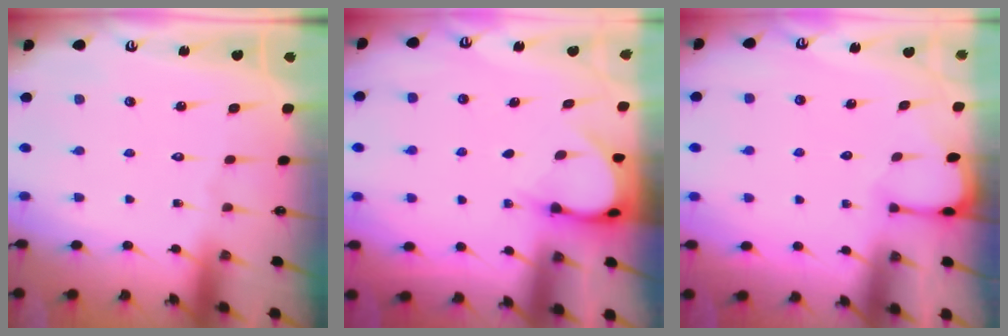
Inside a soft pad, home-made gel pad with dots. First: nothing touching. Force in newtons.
{"total": 4.2, "press": 4.2, "slide": 0.1}
{"total": 1.3, "press": 1.2, "slide": 0.2}